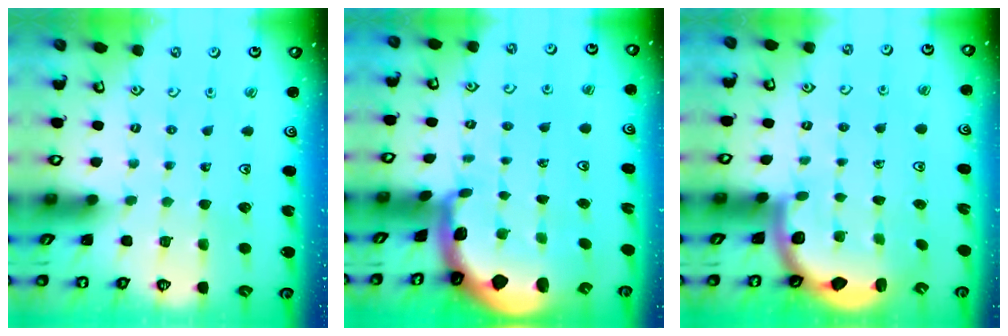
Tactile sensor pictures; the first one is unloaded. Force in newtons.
{"total": 1.7, "press": 1.7, "slide": 0.4}
{"total": 2.5, "press": 2.4, "slide": 0.7}